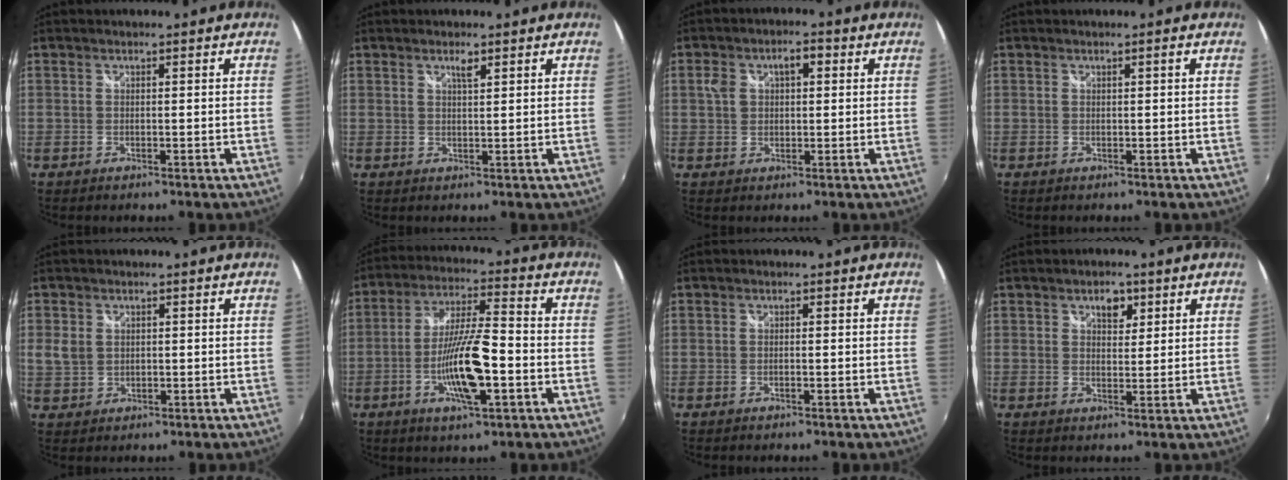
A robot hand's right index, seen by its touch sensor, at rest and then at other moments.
{"total": 1.7, "force": [1.1, 0.3, 1.2], "torque": [-0.019, 0.002, 0.018]}
{"total": 5.3, "force": [1.3, 3.5, 3.7], "torque": [-0.068, 0.019, 0.021]}
{"total": 0.5, "force": [0.1, -0.1, 0.5], "torque": [-0.006, 0.003, 0.000]}
{"total": 3.8, "force": [0.5, 3.2, 1.9], "torque": [-0.040, 0.000, 0.013]}
{"total": 12.8, "force": [-4.1, 2.5, 11.8], "torque": [-0.231, -0.007, -0.075]}
{"total": 0.5, "force": [-0.3, 0.1, 0.4], "torque": [-0.008, 0.001, -0.006]}
{"total": 3.5, "force": [1.8, 2.3, 2.0], "torque": [-0.024, 0.008, 0.029]}